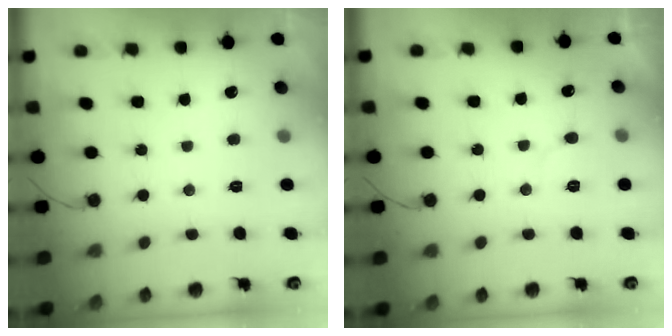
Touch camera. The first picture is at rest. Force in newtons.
{"total": 4.7, "press": 4.6, "slide": 0.5}